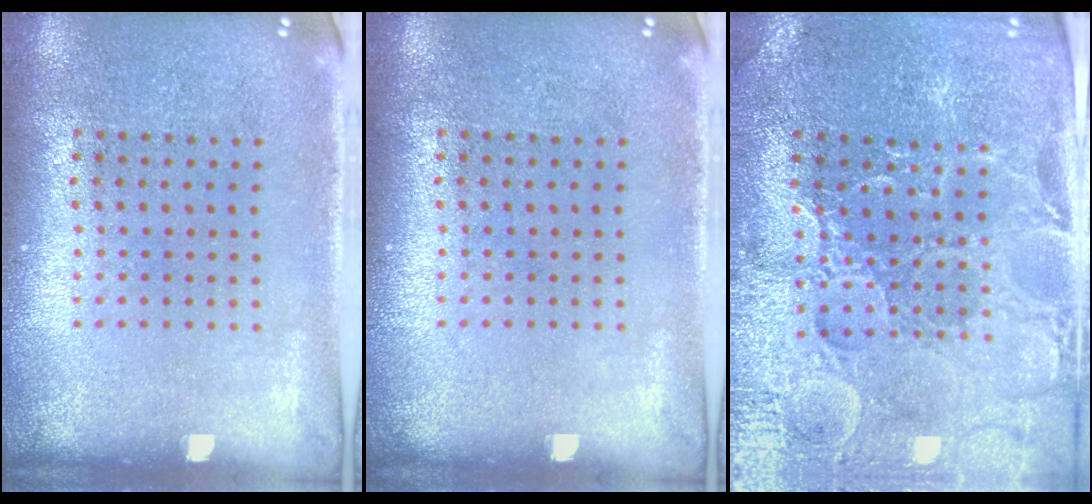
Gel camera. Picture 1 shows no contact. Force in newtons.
{"total": 0.0}
{"total": 3.3, "press": 3.3, "slide": 0.5}